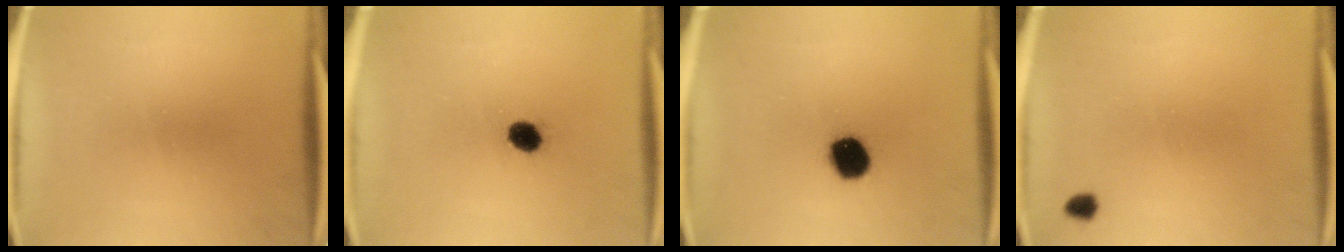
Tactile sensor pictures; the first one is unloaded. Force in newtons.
{"total": 4.4}
{"total": 9.7}
{"total": 1.4}